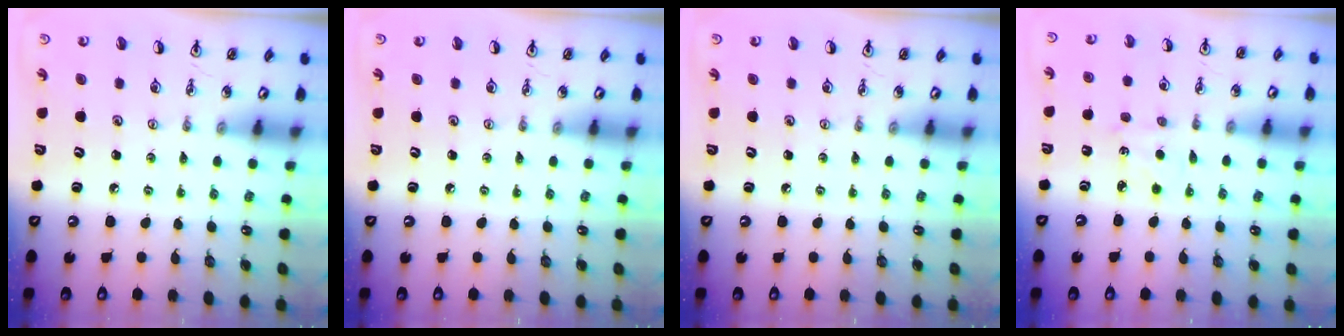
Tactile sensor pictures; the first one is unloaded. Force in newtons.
{"total": 0.0}
{"total": 0.0}
{"total": 4.2, "press": 4.1, "slide": 0.5}